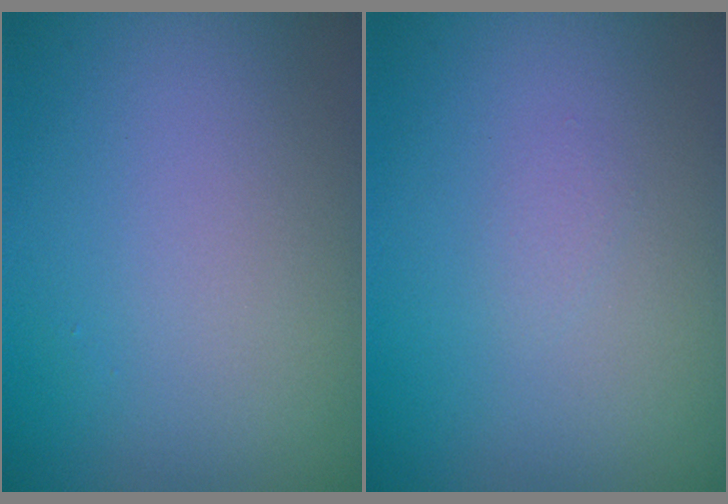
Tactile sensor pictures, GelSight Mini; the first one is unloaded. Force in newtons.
{"total": 0.5, "press": 0.5, "slide": 0.1}